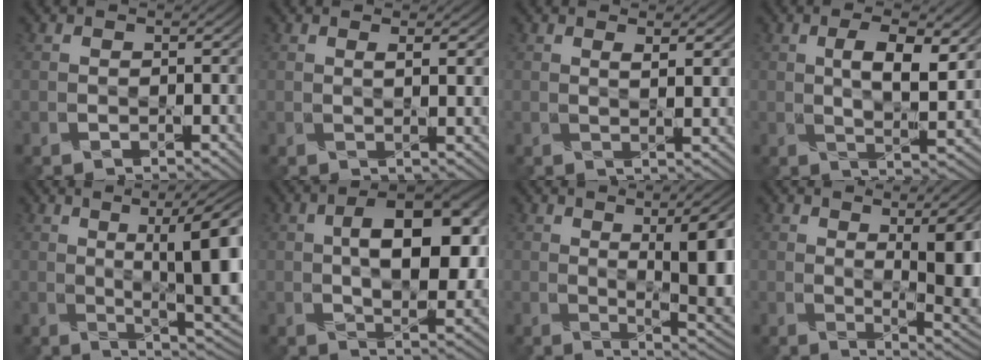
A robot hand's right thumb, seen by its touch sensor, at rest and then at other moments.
{"total": 1.6, "force": [1.1, -0.2, 1.1], "torque": [-0.020, 0.001, 0.021]}
{"total": 2.2, "force": [1.5, 0.1, 1.5], "torque": [-0.031, -0.003, 0.030]}
{"total": 6.6, "force": [2.1, 2.2, 5.9], "torque": [-0.106, -0.001, 0.040]}
{"total": 13.7, "force": [2.1, 3.4, 13.1], "torque": [-0.166, 0.019, 0.036]}
{"total": 11.0, "force": [1.7, 5.4, 9.4], "torque": [-0.145, 0.001, 0.030]}
{"total": 13.3, "force": [1.4, 4.4, 12.5], "torque": [-0.158, 0.014, 0.024]}
{"total": 11.7, "force": [1.3, 4.1, 10.9], "torque": [-0.138, 0.004, 0.029]}